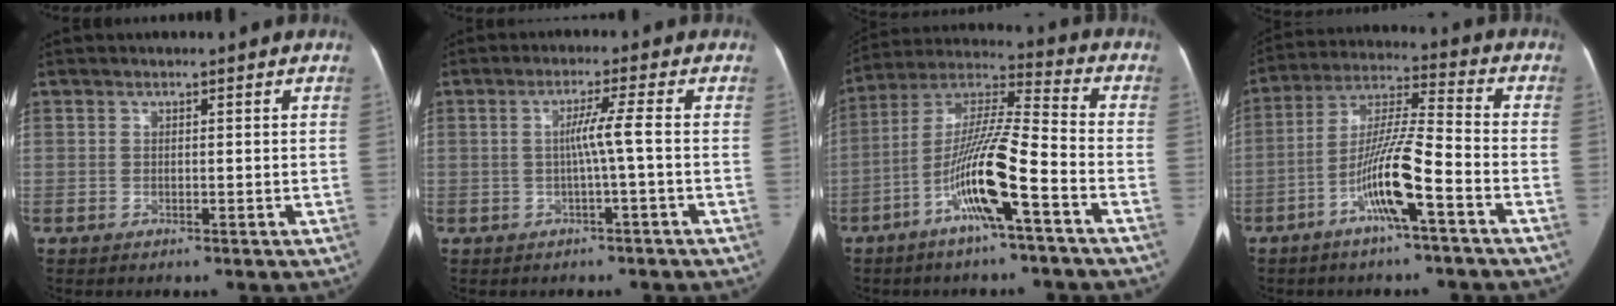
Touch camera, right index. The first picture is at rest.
{"total": 3.8, "force": [-0.5, -1.0, 3.7], "torque": [-0.063, 0.005, -0.008]}
{"total": 13.9, "force": [-5.9, 0.3, 12.6], "torque": [-0.246, 0.010, -0.112]}
{"total": 11.5, "force": [-5.1, 0.2, 10.3], "torque": [-0.203, 0.011, -0.097]}